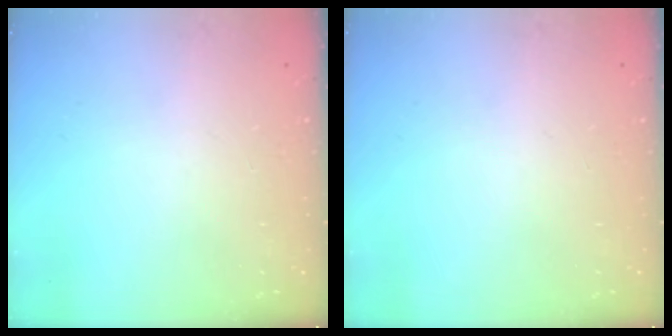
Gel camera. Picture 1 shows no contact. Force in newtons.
{"total": 0.0}